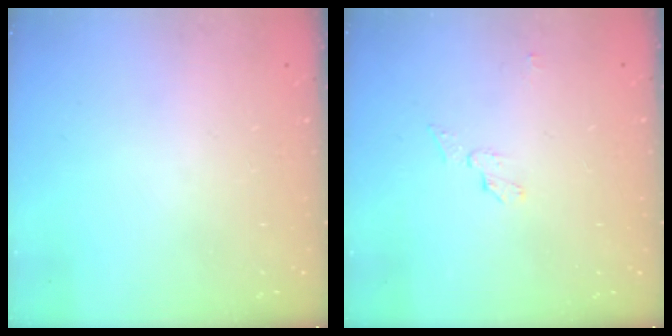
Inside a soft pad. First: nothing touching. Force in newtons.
{"total": 3.8, "press": 3.8, "slide": 0.3}